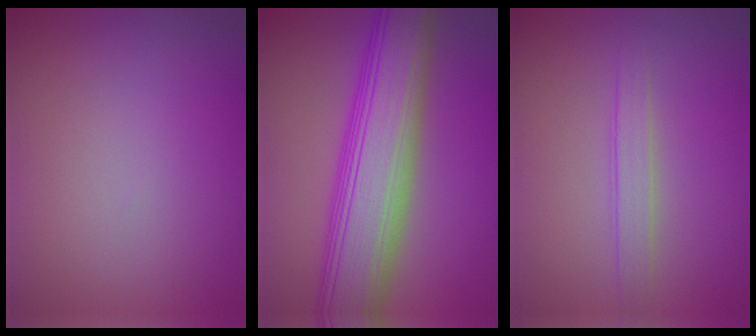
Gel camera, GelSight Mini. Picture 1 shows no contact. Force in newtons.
{"total": 10.3, "press": 10.2, "slide": 0.7}
{"total": 1.8, "press": 1.8, "slide": 0.1}